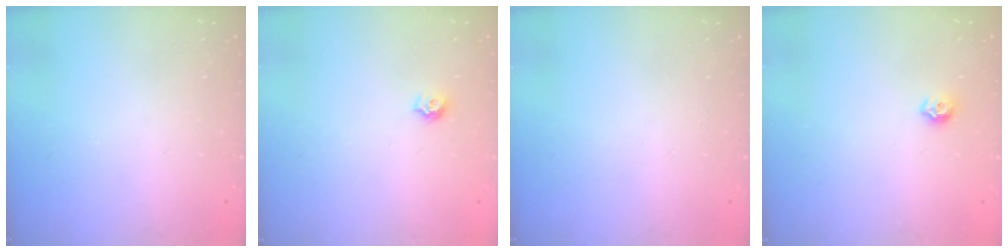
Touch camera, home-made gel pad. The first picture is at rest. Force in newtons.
{"total": 5.6, "press": 5.6, "slide": 0.7}
{"total": 0.0}
{"total": 6.5, "press": 6.4, "slide": 0.9}